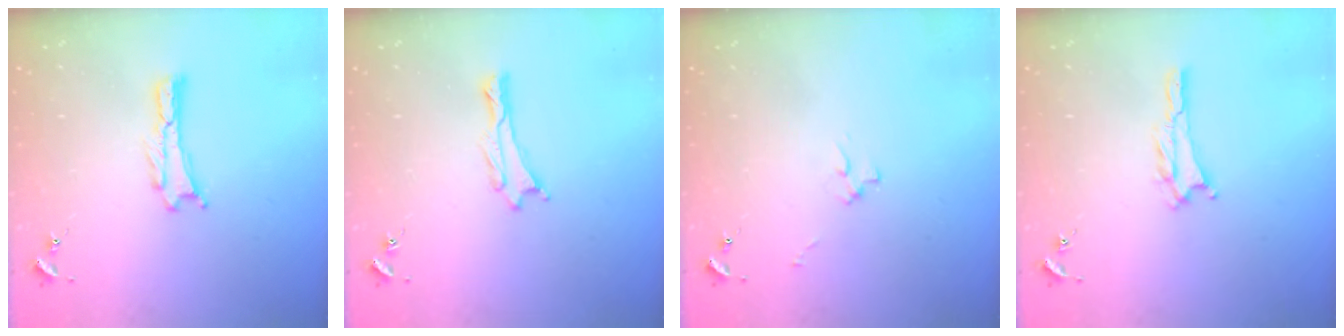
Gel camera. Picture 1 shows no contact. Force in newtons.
{"total": 0.0}
{"total": 2.5, "press": 2.5, "slide": 0.3}
{"total": 1.4, "press": 1.4, "slide": 0.2}